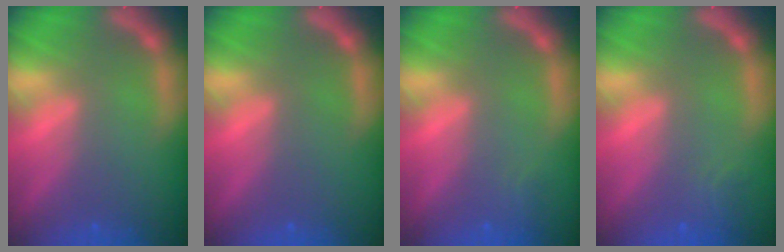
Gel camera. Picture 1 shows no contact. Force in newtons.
{"total": 0.0}
{"total": 0.9}
{"total": 1.4}